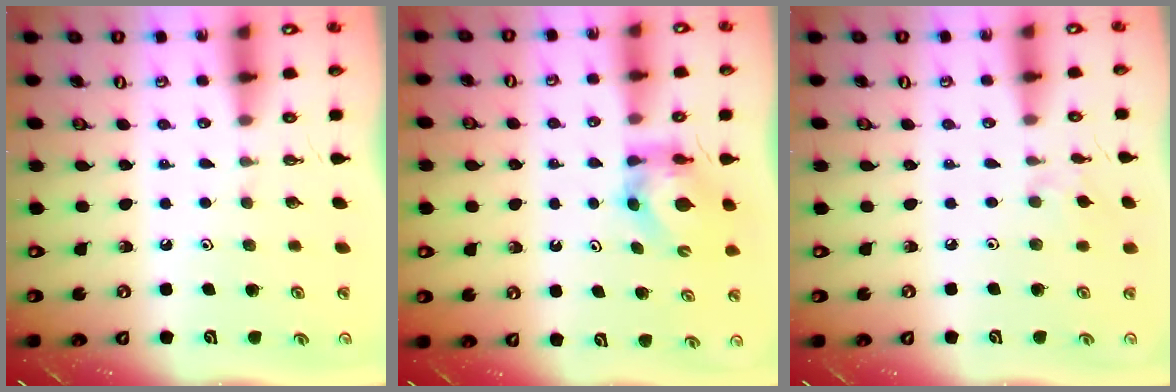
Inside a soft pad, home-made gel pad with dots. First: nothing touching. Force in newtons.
{"total": 7.4, "press": 7.4, "slide": 0.6}
{"total": 2.1, "press": 2.1, "slide": 0.4}